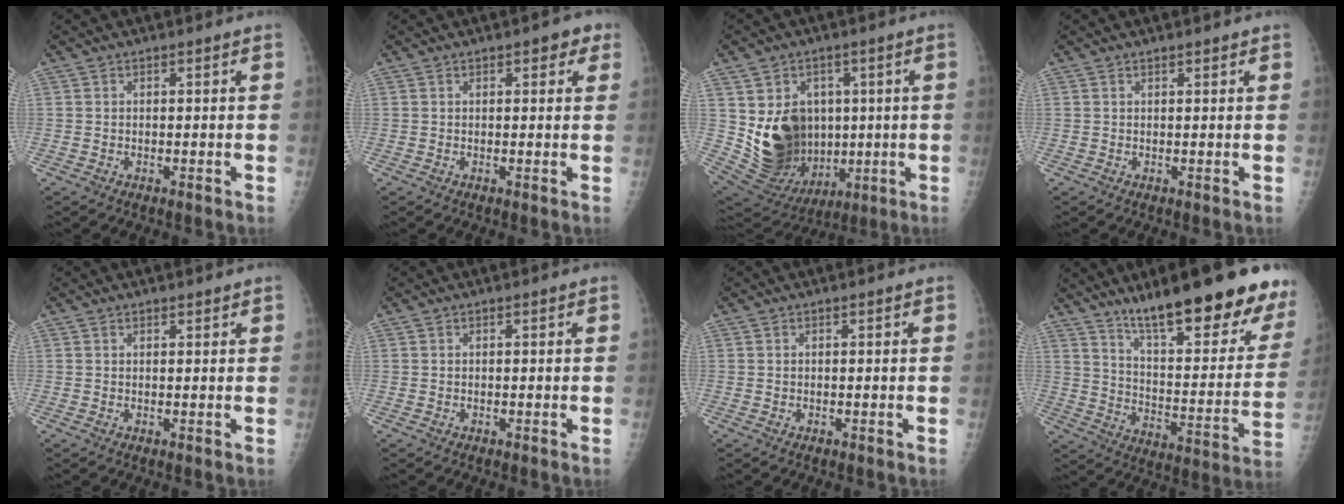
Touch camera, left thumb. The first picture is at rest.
{"total": 3.1, "force": [1.5, 1.7, 2.2], "torque": [-0.005, 0.001, 0.011]}
{"total": 17.2, "force": [1.1, 13.9, 10.2], "torque": [-0.140, -0.012, 0.055]}
{"total": 0.8, "force": [0.7, 0.3, 0.4], "torque": [-0.005, -0.002, 0.008]}
{"total": 0.9, "force": [0.8, 0.4, 0.2], "torque": [0.000, -0.005, 0.011]}
{"total": 0.0}
{"total": 0.0}
{"total": 27.0, "force": [18.6, 5.9, 18.6], "torque": [-0.229, -0.089, 0.274]}